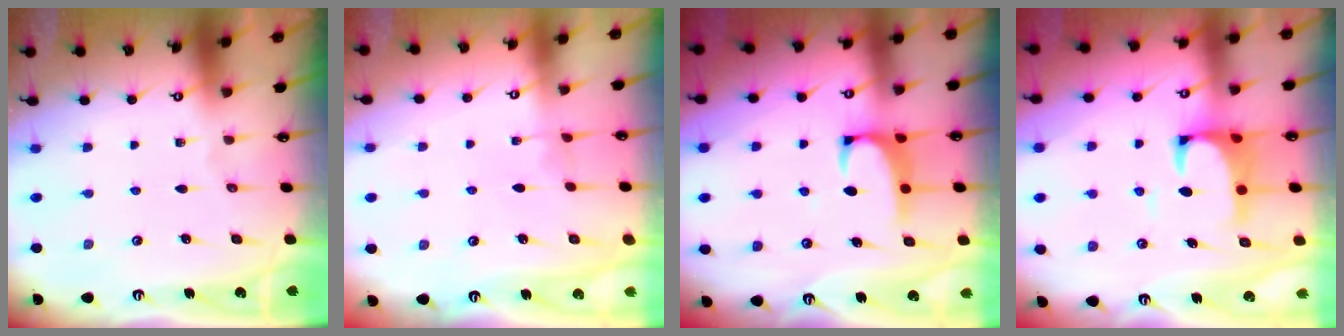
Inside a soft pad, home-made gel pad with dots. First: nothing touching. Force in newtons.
{"total": 3.3, "press": 3.3, "slide": 0.1}
{"total": 1.9, "press": 1.7, "slide": 0.8}
{"total": 3.5, "press": 3.3, "slide": 1.2}